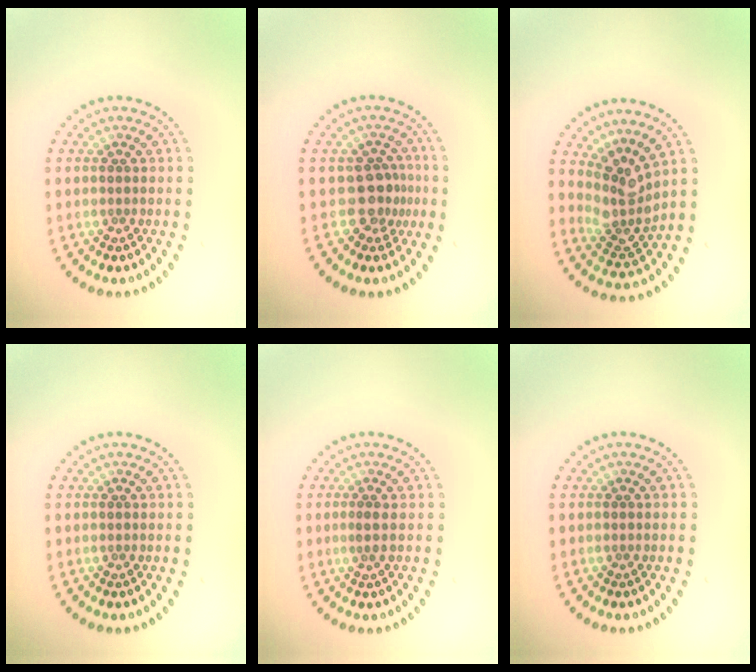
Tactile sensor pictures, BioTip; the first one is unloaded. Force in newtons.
{"total": 2.7, "press": 2.1, "slide": 1.7}
{"total": 3.5, "press": 2.5, "slide": 2.4}
{"total": 0.0}
{"total": 0.8, "press": 0.5, "slide": 0.6}
{"total": 0.0}